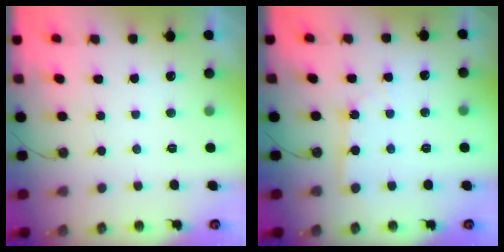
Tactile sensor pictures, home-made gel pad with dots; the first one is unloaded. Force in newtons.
{"total": 4.9, "press": 4.8, "slide": 0.8}